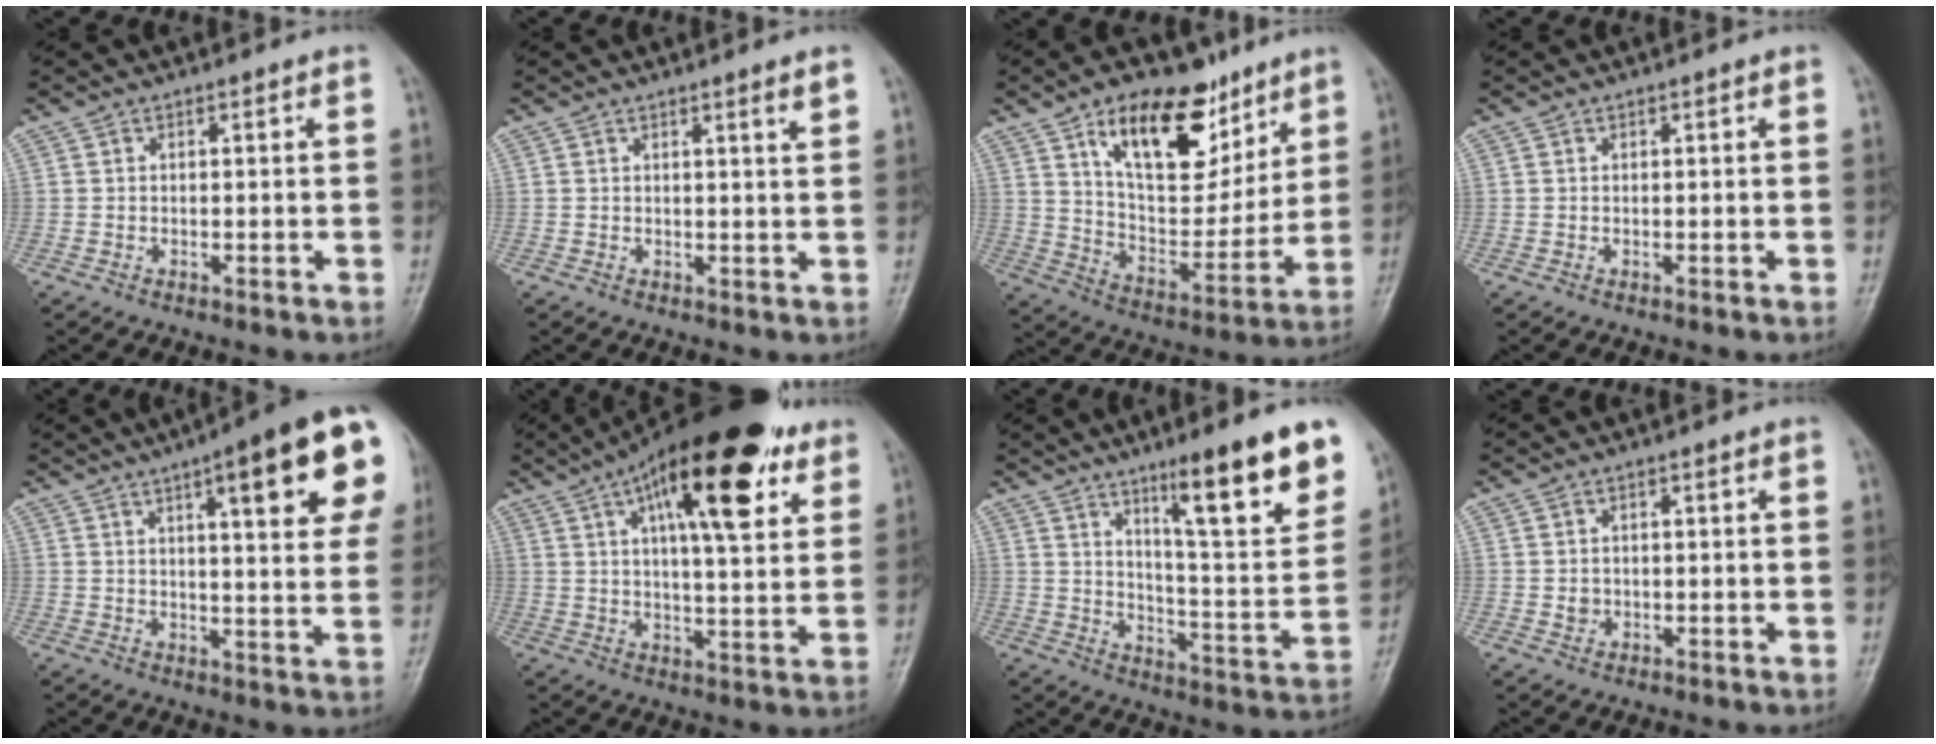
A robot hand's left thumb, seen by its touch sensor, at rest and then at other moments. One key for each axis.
{"total": 2.0, "fx": 1.3, "fy": -0.2, "fz": 1.6, "tx": -0.023, "ty": -0.011, "tz": 0.019}
{"total": 20.6, "fx": 11.6, "fy": 10.8, "fz": 13.3, "tx": -0.154, "ty": -0.053, "tz": 0.198}
{"total": 0.0}
{"total": 19.4, "fx": 7.8, "fy": 4.6, "fz": 17.1, "tx": -0.200, "ty": -0.014, "tz": 0.094}
{"total": 22.2, "fx": 10.7, "fy": 7.8, "fz": 17.8, "tx": -0.248, "ty": -0.007, "tz": 0.158}
{"total": 19.3, "fx": 11.6, "fy": 3.0, "fz": 15.2, "tx": -0.187, "ty": -0.062, "tz": 0.183}
{"total": 1.6, "fx": -0.3, "fy": 1.5, "fz": 0.5, "tx": 0.003, "ty": 0.006, "tz": -0.003}